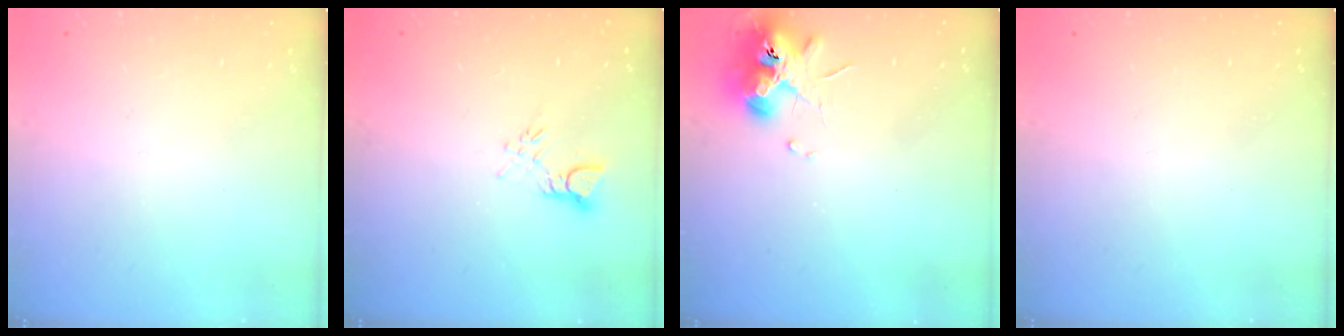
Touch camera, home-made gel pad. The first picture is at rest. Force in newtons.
{"total": 2.7, "press": 2.7, "slide": 0.4}
{"total": 10.6, "press": 10.5, "slide": 1.5}
{"total": 0.0}